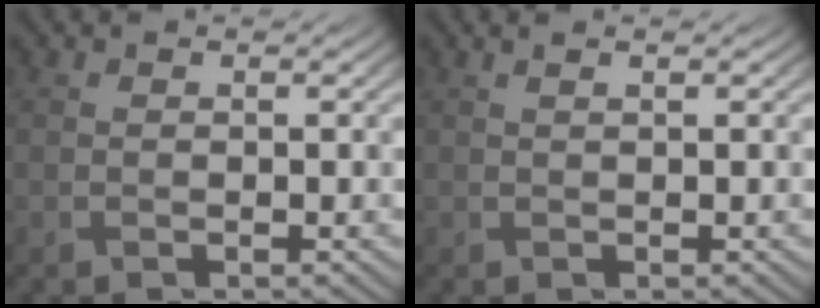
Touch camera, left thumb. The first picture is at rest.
{"total": 0.9, "force": [0.6, 0.1, 0.7], "torque": [-0.012, 0.001, 0.007]}